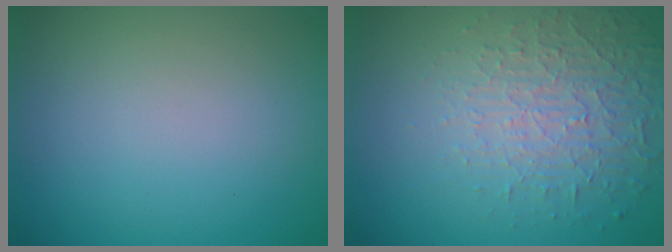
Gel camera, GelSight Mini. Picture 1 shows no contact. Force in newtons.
{"total": 4.8, "press": 3.1, "slide": 3.6}